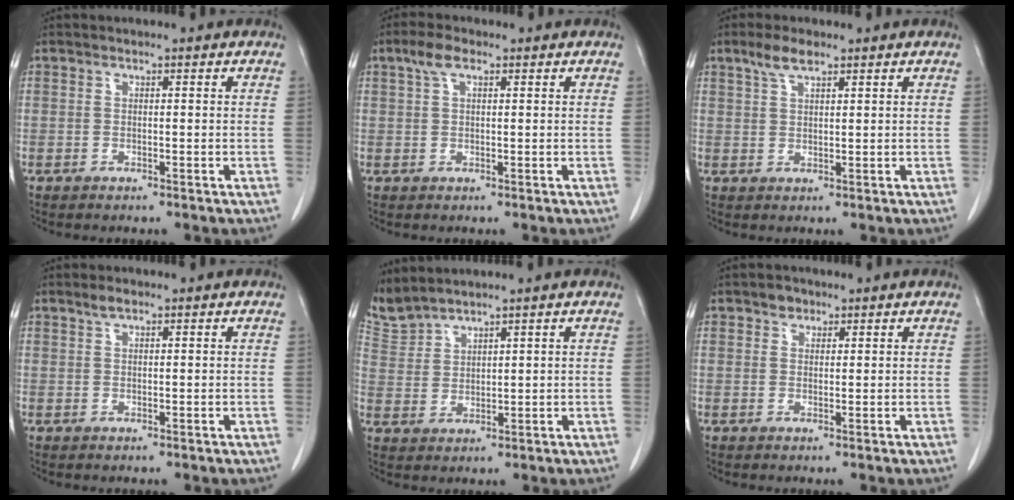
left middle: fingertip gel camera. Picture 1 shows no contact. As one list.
[{"total": 3.1, "force": [1.7, 1.2, 2.3], "torque": [-0.052, 0.014, 0.036]}, {"total": 3.6, "force": [2.6, 0.9, 2.4], "torque": [-0.054, 0.007, 0.052]}, {"total": 1.4, "force": [1.0, 0.4, 0.8], "torque": [-0.017, 0.004, 0.020]}, {"total": 4.6, "force": [4.6, -0.1, 0.1], "torque": [-0.020, 0.010, 0.107]}, {"total": 1.7, "force": [1.1, 1.2, 0.4], "torque": [-0.004, -0.001, 0.017]}]